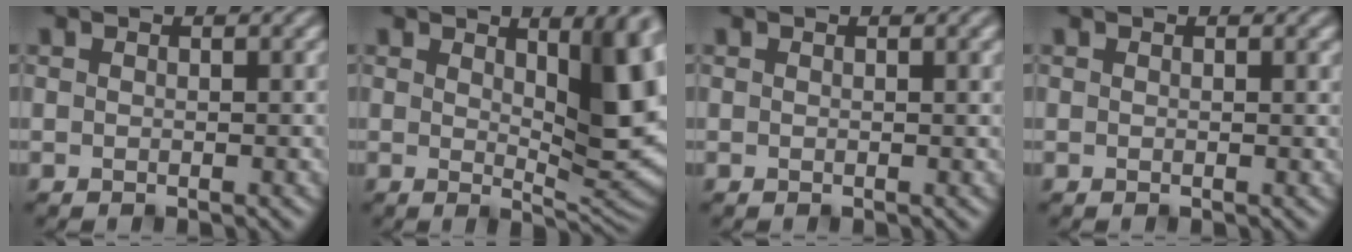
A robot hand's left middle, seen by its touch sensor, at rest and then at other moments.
{"total": 9.8, "force": [3.1, 2.8, 8.9], "torque": [-0.121, -0.005, 0.055]}
{"total": 1.3, "force": [0.8, 0.3, 1.0], "torque": [-0.010, 0.004, 0.011]}
{"total": 0.5, "force": [0.5, 0.1, 0.2], "torque": [-0.001, 0.001, 0.006]}